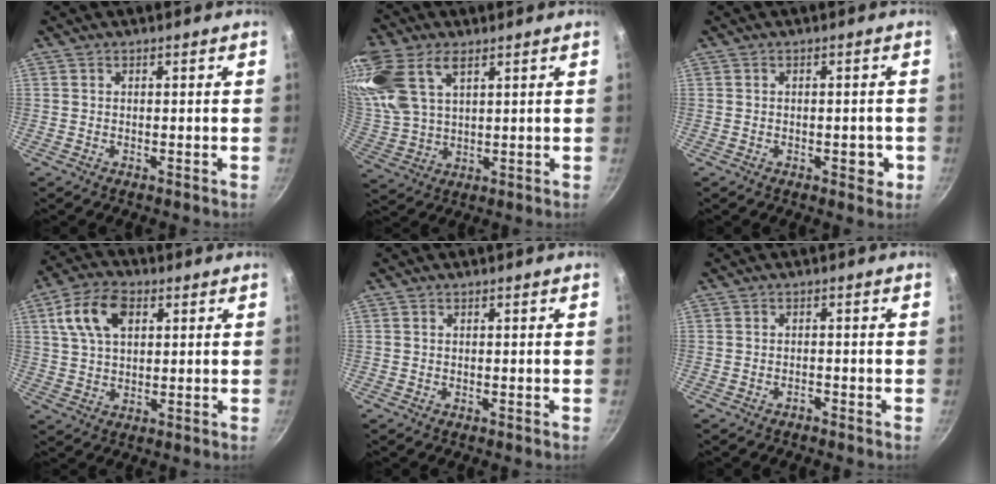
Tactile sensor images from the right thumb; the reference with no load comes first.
{"total": 18.5, "force": [8.1, 10.7, 12.7], "torque": [-0.314, 0.011, 0.159]}
{"total": 3.3, "force": [-1.1, 1.7, 2.6], "torque": [-0.020, 0.006, -0.010]}
{"total": 10.4, "force": [3.7, 6.2, 7.5], "torque": [-0.135, 0.006, 0.065]}
{"total": 0.0}
{"total": 0.7, "force": [-0.6, 0.3, 0.1], "torque": [-0.003, 0.004, -0.013]}